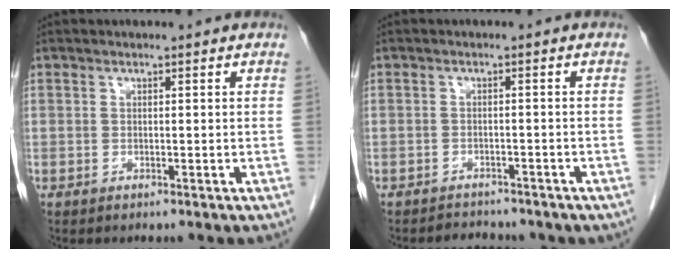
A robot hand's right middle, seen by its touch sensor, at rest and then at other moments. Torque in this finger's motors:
{"motor_torque": [0.19, -0.17, 0.03, 0.03]}